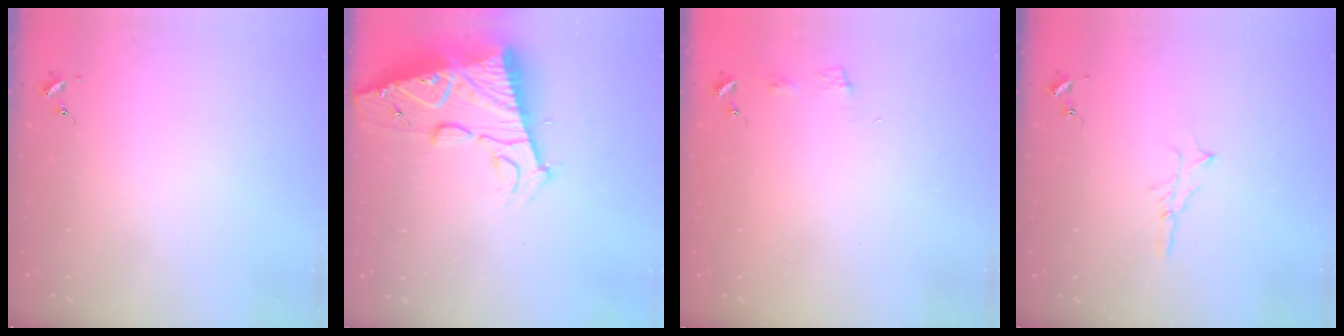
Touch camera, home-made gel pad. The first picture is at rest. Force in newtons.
{"total": 18.3, "press": 18.2, "slide": 1.7}
{"total": 3.9, "press": 3.9, "slide": 0.4}
{"total": 4.7, "press": 4.7, "slide": 0.5}